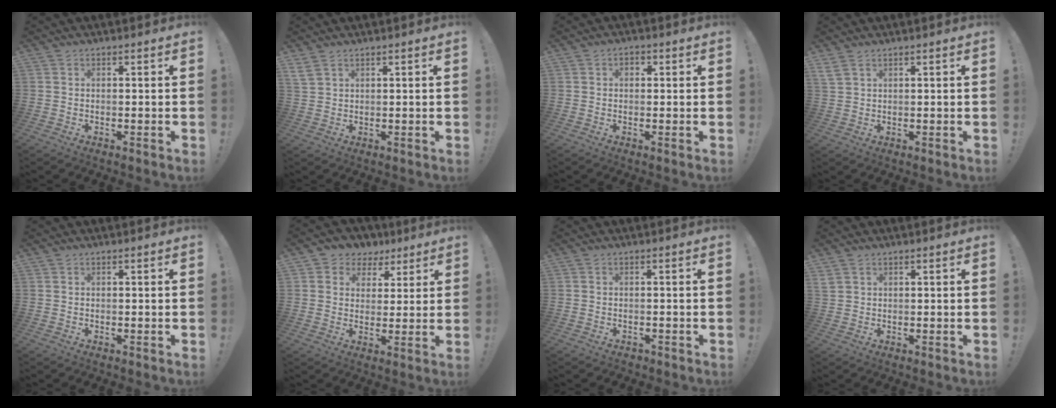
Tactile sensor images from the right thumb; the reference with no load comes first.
{"total": 3.4, "force": [2.4, 1.6, 1.9], "torque": [-0.035, -0.007, 0.047]}
{"total": 1.6, "force": [0.0, 1.3, 0.9], "torque": [-0.014, 0.004, -0.002]}
{"total": 3.0, "force": [1.9, 1.3, 1.9], "torque": [-0.043, -0.001, 0.039]}
{"total": 0.0}
{"total": 6.2, "force": [2.3, 5.7, 0.9], "torque": [-0.007, -0.015, 0.047]}
{"total": 0.8, "force": [-0.6, 0.5, 0.1], "torque": [-0.001, -0.001, -0.010]}
{"total": 2.5, "force": [1.5, 1.7, 1.0], "torque": [-0.020, 0.000, 0.031]}